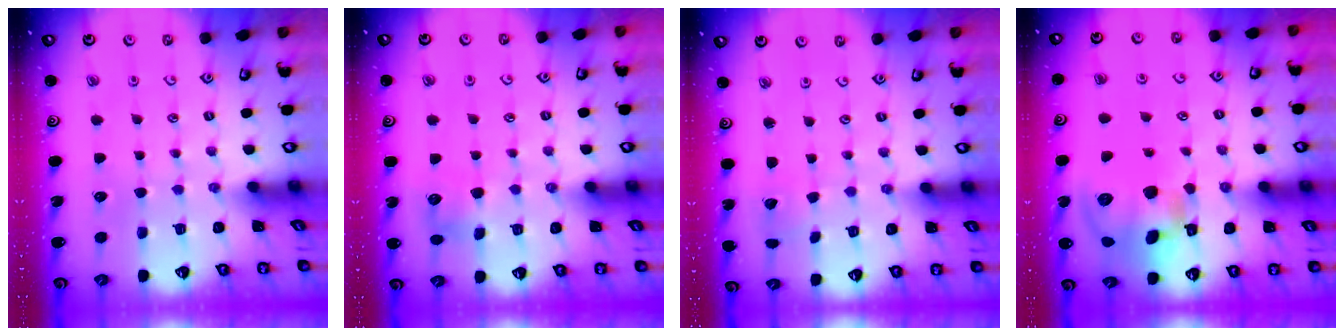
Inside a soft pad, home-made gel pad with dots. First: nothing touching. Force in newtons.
{"total": 5.6, "press": 5.5, "slide": 0.7}
{"total": 2.4, "press": 2.4, "slide": 0.2}
{"total": 16.8, "press": 16.6, "slide": 2.8}